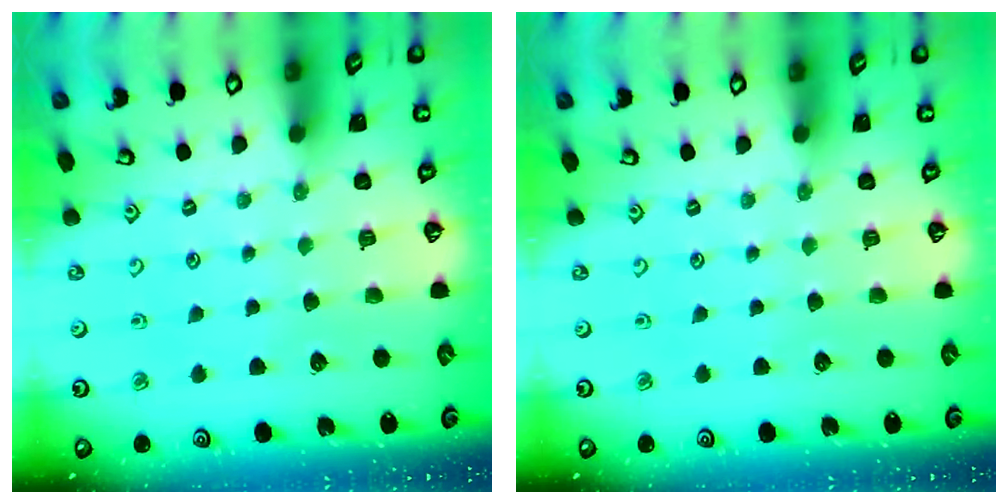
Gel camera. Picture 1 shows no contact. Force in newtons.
{"total": 0.0}